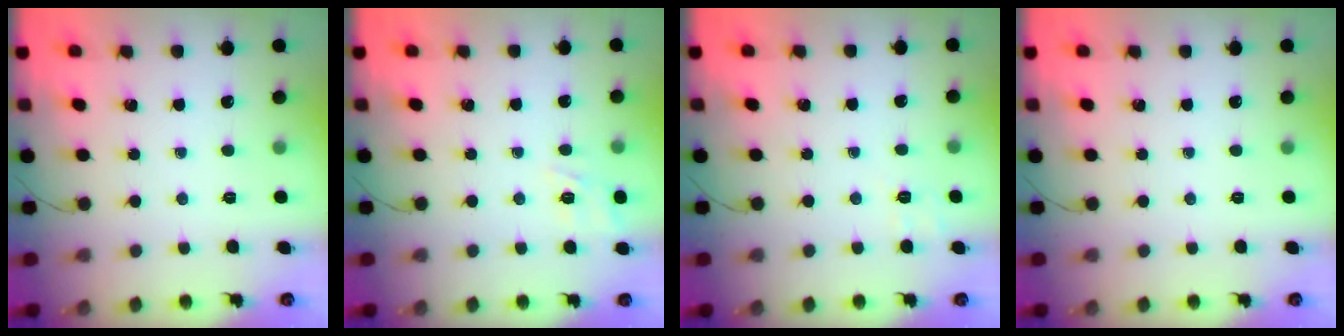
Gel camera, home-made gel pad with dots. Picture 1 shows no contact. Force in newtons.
{"total": 3.8, "press": 3.5, "slide": 1.4}
{"total": 2.4, "press": 1.7, "slide": 1.7}
{"total": 0.0}